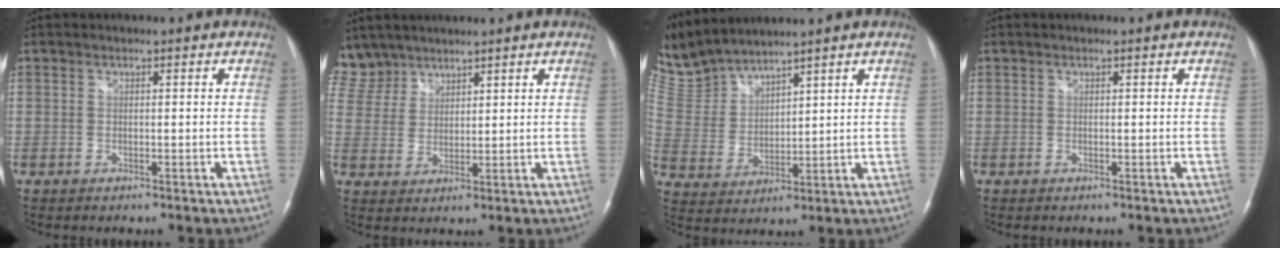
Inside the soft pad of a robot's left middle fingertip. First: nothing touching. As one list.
[{"total": 8.6, "force": [7.2, 4.7, 0.5], "torque": [-0.023, 0.012, 0.153]}, {"total": 9.9, "force": [9.8, 0.6, 1.4], "torque": [-0.058, 0.010, 0.222]}, {"total": 0.0}]